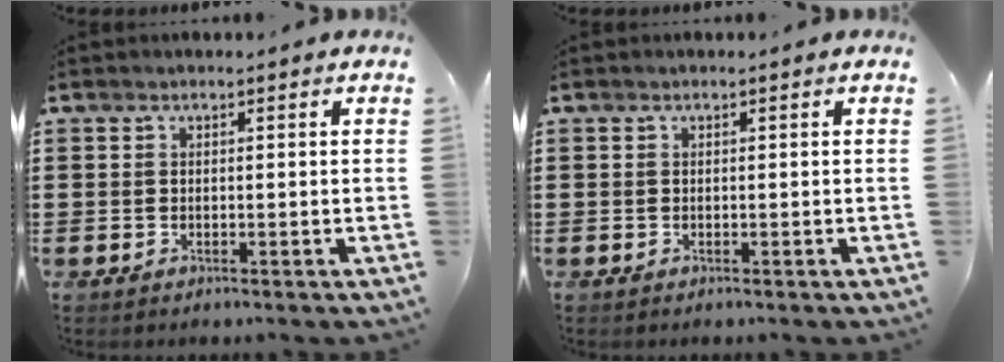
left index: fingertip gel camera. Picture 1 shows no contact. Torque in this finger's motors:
{"motor_torque": [0.00, 0.00, 0.00, 0.00]}